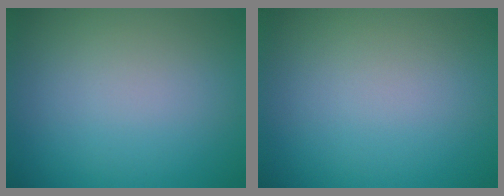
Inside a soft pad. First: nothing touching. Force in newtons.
{"total": 0.0}